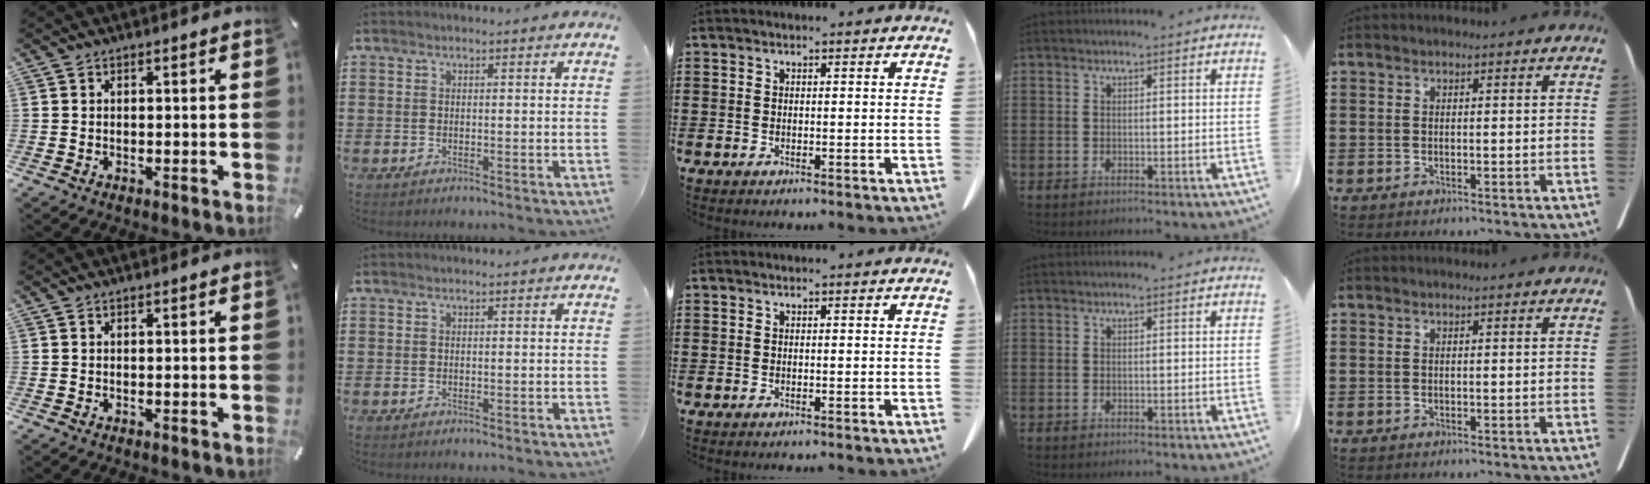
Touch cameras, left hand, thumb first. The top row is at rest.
{}